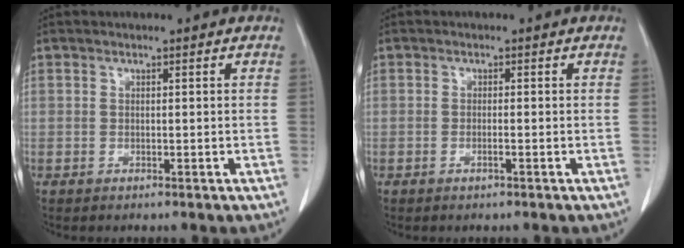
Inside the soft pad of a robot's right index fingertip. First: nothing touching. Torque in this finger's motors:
{"motor_torque": [-0.19, 0.02, -0.07, -0.01]}